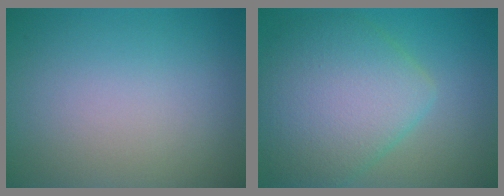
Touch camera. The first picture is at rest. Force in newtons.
{"total": 7.7, "press": 7.7, "slide": 0.2}